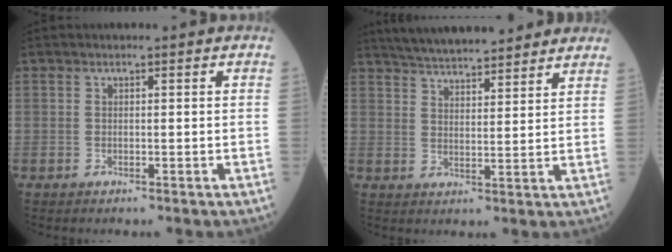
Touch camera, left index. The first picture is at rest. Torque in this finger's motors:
{"motor_torque": [0.12, -0.46, 0.32, 0.15]}